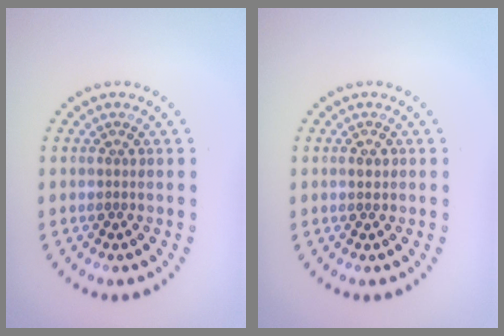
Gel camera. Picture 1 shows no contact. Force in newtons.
{"total": 1.2, "press": 1.2, "slide": 0.1}